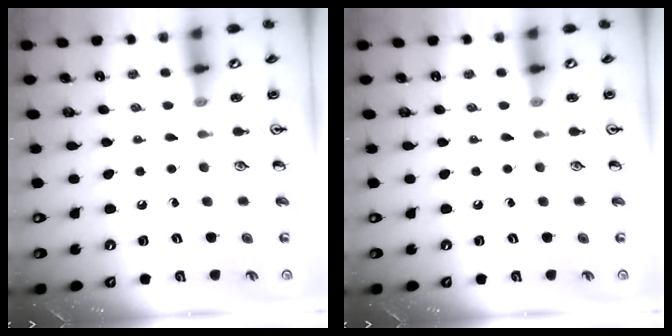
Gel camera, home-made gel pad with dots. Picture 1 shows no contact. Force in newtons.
{"total": 0.0}